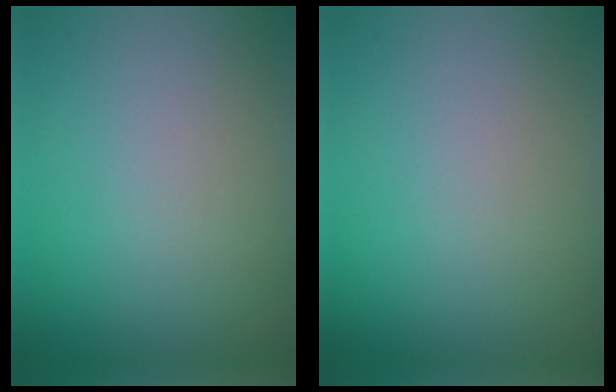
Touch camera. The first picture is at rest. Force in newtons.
{"total": 0.0}